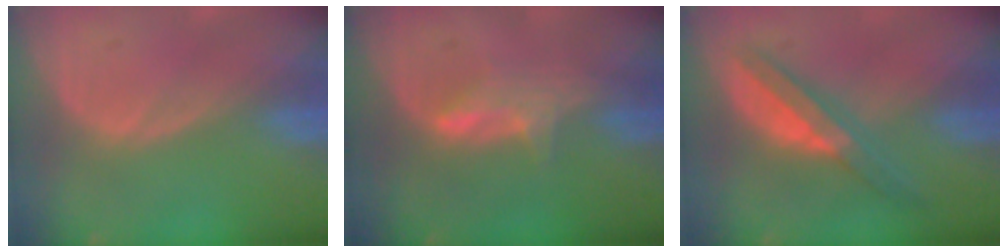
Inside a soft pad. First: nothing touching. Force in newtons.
{"total": 2.9, "press": 2.9, "slide": 0.4}
{"total": 5.7, "press": 5.3, "slide": 2.0}